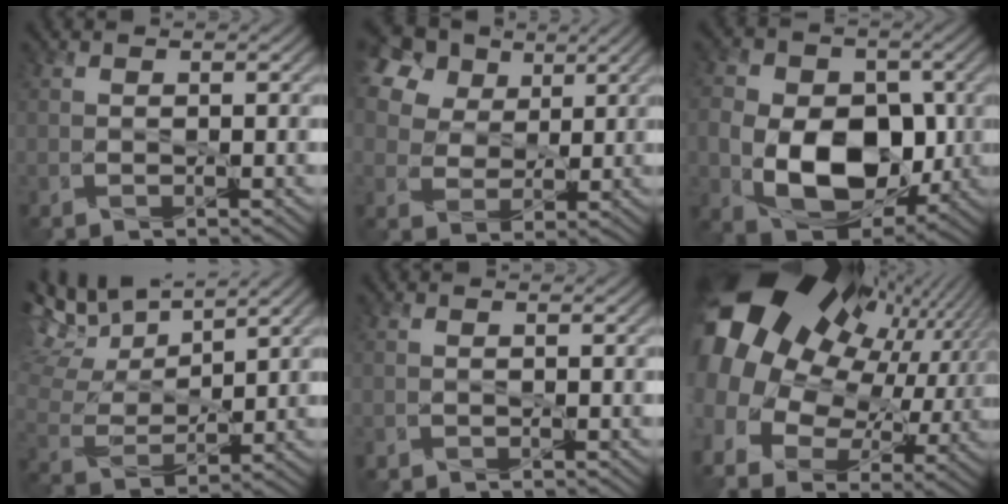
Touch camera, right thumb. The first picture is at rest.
{"total": 15.4, "force": [8.4, 10.7, 7.2], "torque": [-0.225, 0.042, 0.175]}
{"total": 14.6, "force": [-2.6, 10.5, 9.9], "torque": [-0.173, -0.022, -0.045]}
{"total": 10.8, "force": [8.3, 3.1, 6.1], "torque": [-0.156, 0.011, 0.147]}
{"total": 0.6, "force": [-0.5, 0.2, 0.1], "torque": [-0.003, -0.005, -0.009]}
{"total": 20.9, "force": [4.9, 13.7, 15.0], "torque": [-0.291, -0.017, 0.096]}